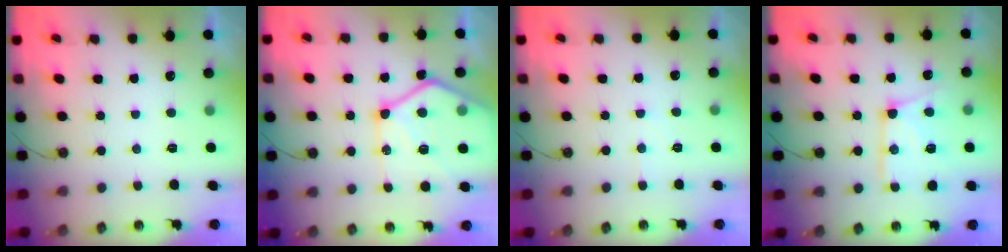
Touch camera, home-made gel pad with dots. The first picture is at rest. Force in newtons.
{"total": 20.3, "press": 20.3, "slide": 1.7}
{"total": 3.9, "press": 3.9, "slide": 0.6}
{"total": 15.1, "press": 15.1, "slide": 1.1}